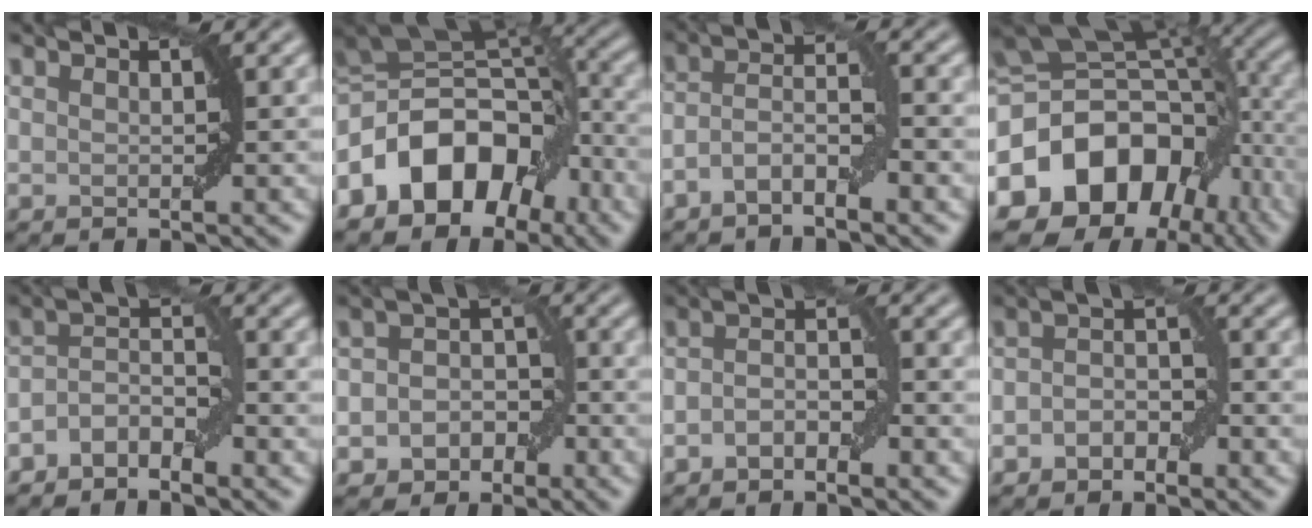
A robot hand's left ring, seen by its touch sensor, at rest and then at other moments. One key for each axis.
{"total": 11.4, "fx": -5.2, "fy": 7.9, "fz": 6.4, "tx": -0.103, "ty": 0.017, "tz": -0.107}
{"total": 3.7, "fx": -1.9, "fy": 1.3, "fz": 2.8, "tx": -0.053, "ty": 0.011, "tz": -0.040}
{"total": 15.8, "fx": -5.4, "fy": 11.7, "fz": 9.1, "tx": -0.181, "ty": -0.019, "tz": -0.086}
{"total": 2.9, "fx": -1.8, "fy": 1.4, "fz": 1.8, "tx": -0.033, "ty": 0.013, "tz": -0.036}
{"total": 4.4, "fx": -1.7, "fy": 3.5, "fz": 2.0, "tx": 0.001, "ty": 0.003, "tz": -0.038}
{"total": 2.8, "fx": -1.1, "fy": 1.4, "fz": 2.2, "tx": -0.040, "ty": 0.005, "tz": -0.022}
{"total": 2.9, "fx": -1.1, "fy": 1.9, "fz": 1.9, "tx": -0.031, "ty": 0.008, "tz": -0.023}